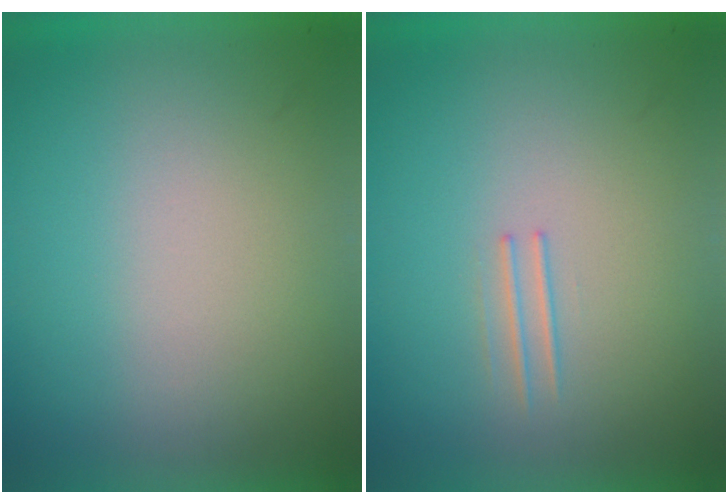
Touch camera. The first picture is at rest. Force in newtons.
{"total": 1.1}